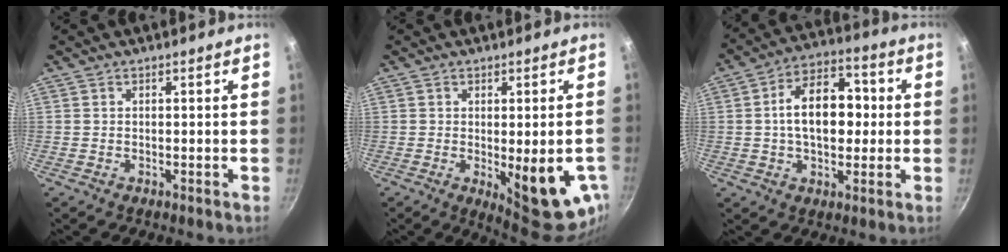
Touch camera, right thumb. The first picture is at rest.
{"total": 14.6, "force": [-3.4, 4.7, 13.4], "torque": [-0.142, -0.018, -0.033]}
{"total": 14.1, "force": [0.7, 9.0, 10.9], "torque": [-0.135, 0.029, -0.003]}